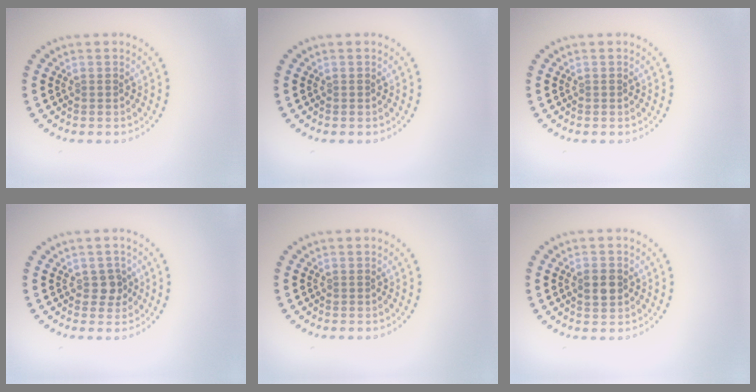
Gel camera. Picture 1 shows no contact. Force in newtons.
{"total": 0.0}
{"total": 0.0}
{"total": 1.5, "press": 1.4, "slide": 0.7}
{"total": 0.0}
{"total": 2.2, "press": 2.2, "slide": 0.0}